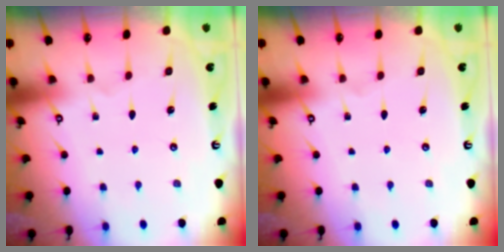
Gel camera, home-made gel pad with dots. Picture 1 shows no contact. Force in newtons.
{"total": 0.0}